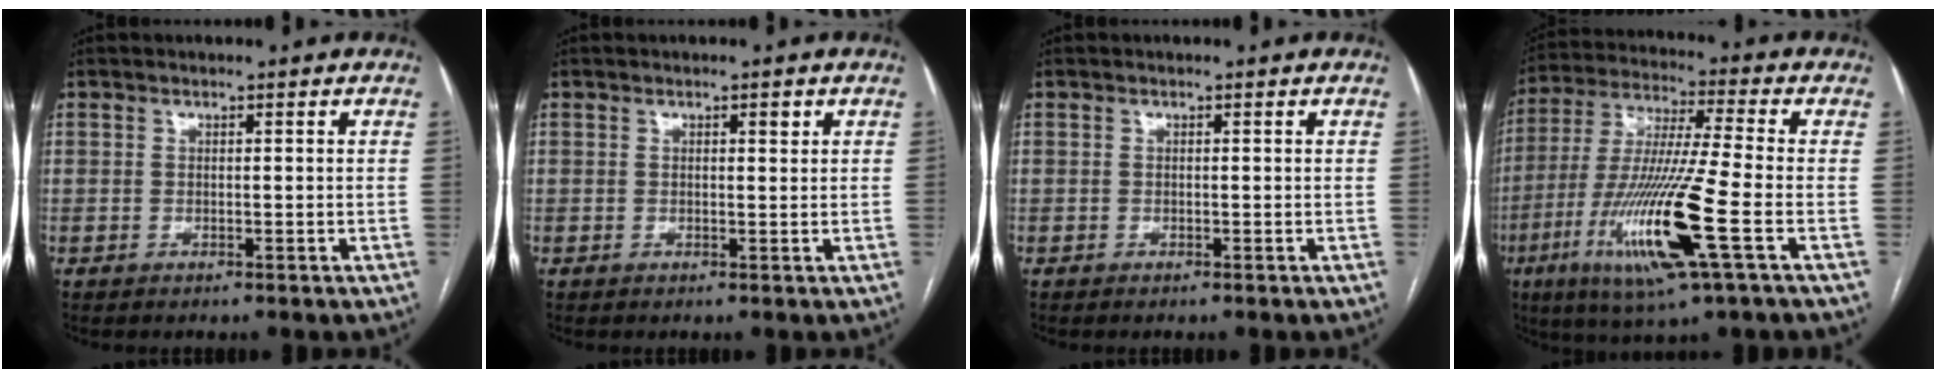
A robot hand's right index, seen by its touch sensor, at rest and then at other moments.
{"total": 1.0, "force": [0.5, 0.3, 0.8], "torque": [-0.012, 0.001, 0.006]}
{"total": 0.0}
{"total": 17.4, "force": [-6.0, 0.1, 16.3], "torque": [-0.340, -0.028, -0.114]}